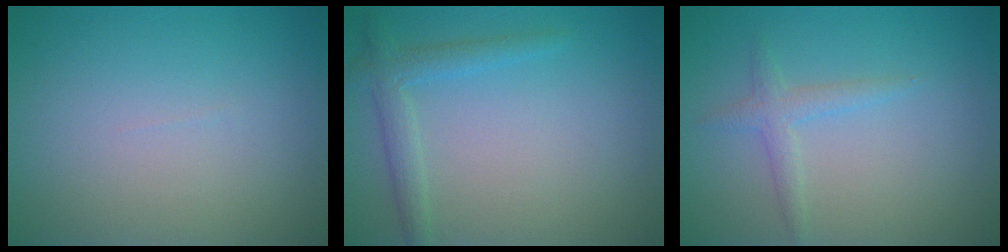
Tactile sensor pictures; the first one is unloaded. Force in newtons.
{"total": 2.3, "press": 2.3, "slide": 0.1}
{"total": 1.7, "press": 1.7, "slide": 0.0}